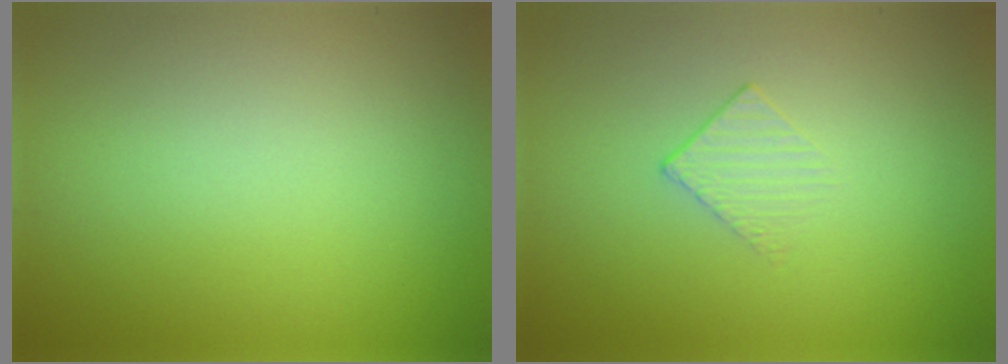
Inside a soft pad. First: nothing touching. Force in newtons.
{"total": 1.2, "press": 0.5, "slide": 1.1}